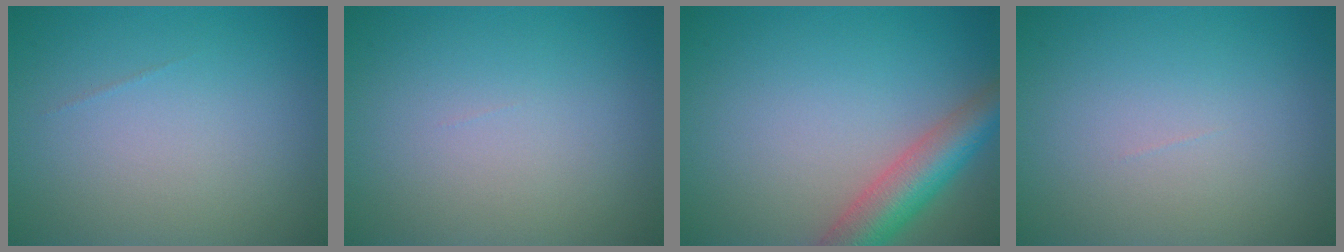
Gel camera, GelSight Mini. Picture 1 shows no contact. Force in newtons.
{"total": 0.0}
{"total": 5.5, "press": 5.5, "slide": 0.2}
{"total": 0.0}